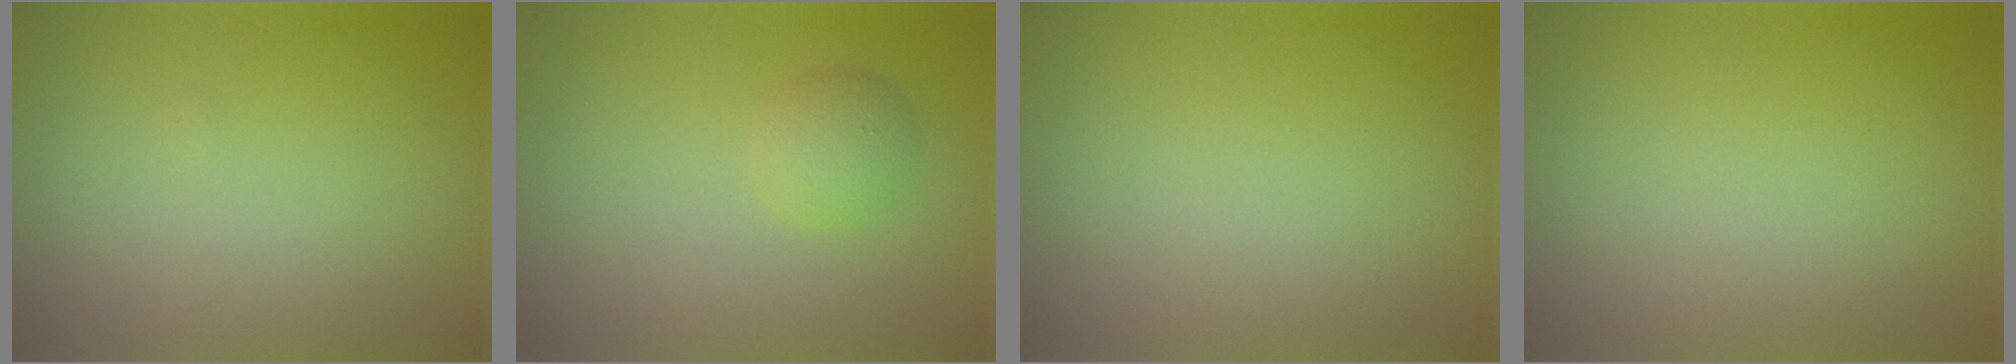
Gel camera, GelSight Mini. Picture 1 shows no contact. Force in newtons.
{"total": 1.7, "press": 1.7, "slide": 0.2}
{"total": 0.0}
{"total": 0.0}